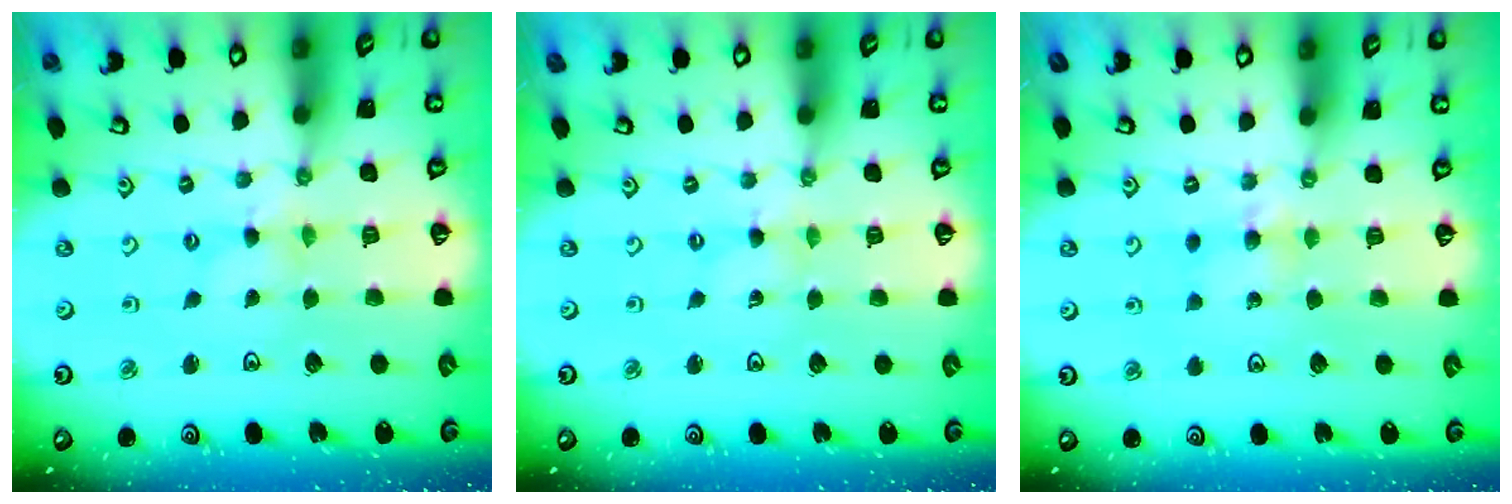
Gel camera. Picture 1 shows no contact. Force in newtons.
{"total": 0.0}
{"total": 4.6, "press": 4.5, "slide": 0.8}